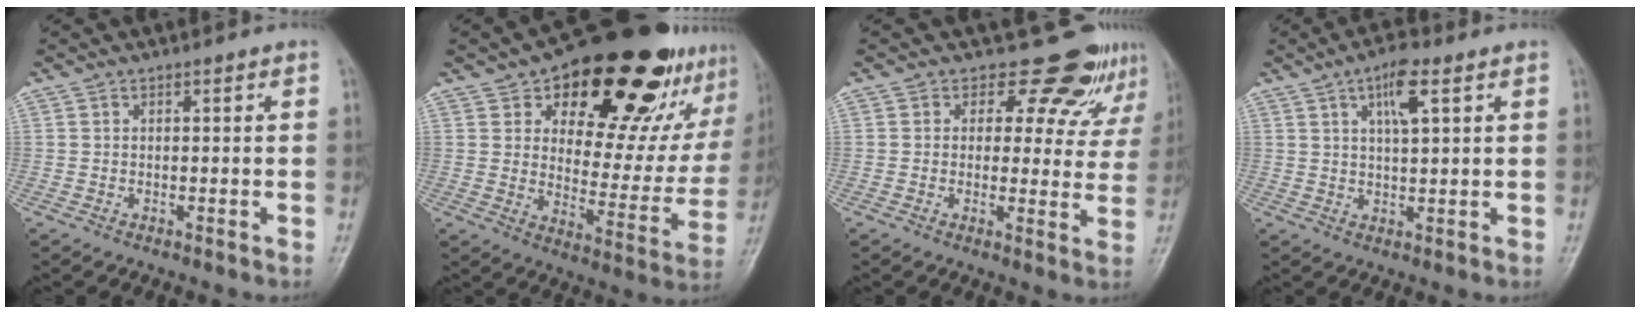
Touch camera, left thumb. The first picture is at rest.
{"total": 28.6, "force": [16.8, 13.2, 19.0], "torque": [-0.215, -0.050, 0.243]}
{"total": 10.4, "force": [8.5, 5.3, 2.8], "torque": [0.015, -0.054, 0.089]}
{"total": 6.5, "force": [3.0, 2.1, 5.4], "torque": [-0.088, -0.005, 0.049]}